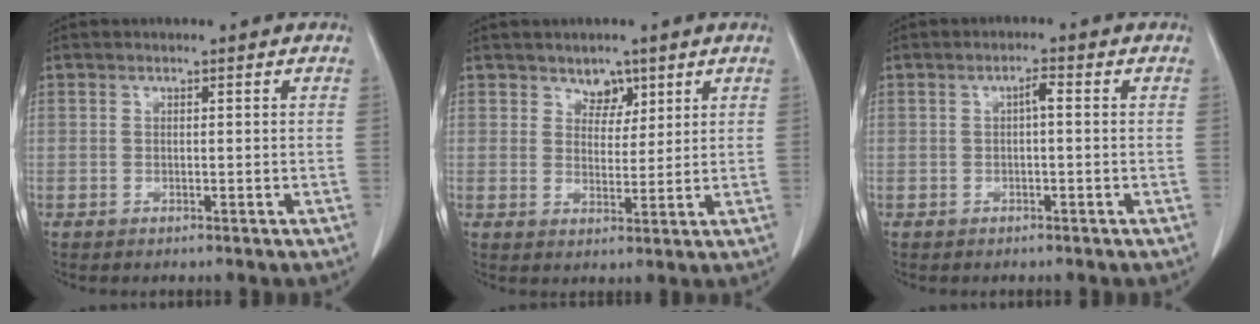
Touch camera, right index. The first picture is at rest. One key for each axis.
{"total": 3.7, "fx": 2.5, "fy": 2.4, "fz": 1.4, "tx": -0.015, "ty": -0.003, "tz": 0.043}
{"total": 1.7, "fx": 0.1, "fy": 0.3, "fz": 1.6, "tx": -0.026, "ty": 0.005, "tz": 0.001}